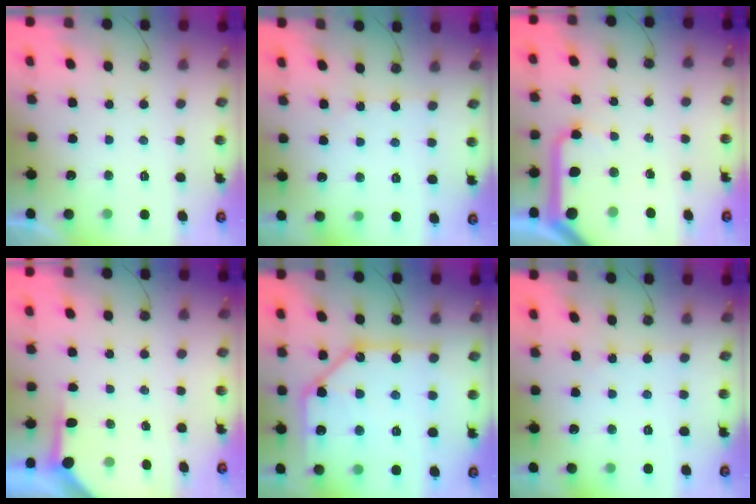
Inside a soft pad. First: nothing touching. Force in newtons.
{"total": 1.8, "press": 1.8, "slide": 0.3}
{"total": 13.8, "press": 13.7, "slide": 1.7}
{"total": 3.5, "press": 3.5, "slide": 0.4}
{"total": 17.3, "press": 17.1, "slide": 2.1}
{"total": 1.8, "press": 1.8, "slide": 0.3}